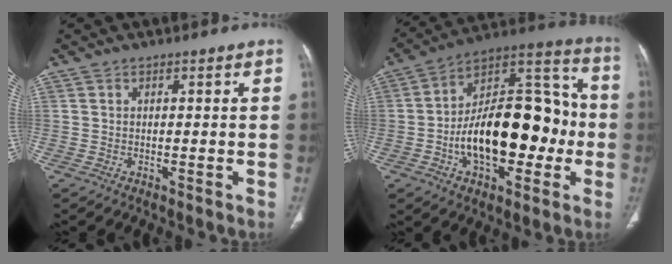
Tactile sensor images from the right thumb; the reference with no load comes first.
{"total": 24.9, "force": [-4.0, 13.7, 20.4], "torque": [-0.294, 0.049, -0.059]}